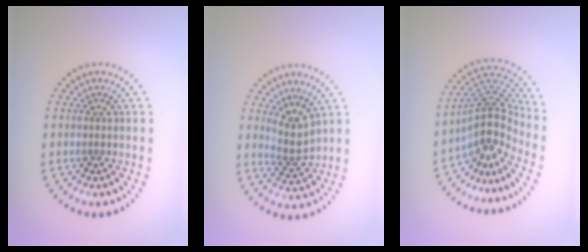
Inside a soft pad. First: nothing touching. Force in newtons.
{"total": 2.5, "press": 1.8, "slide": 1.7}
{"total": 4.3, "press": 3.0, "slide": 3.1}